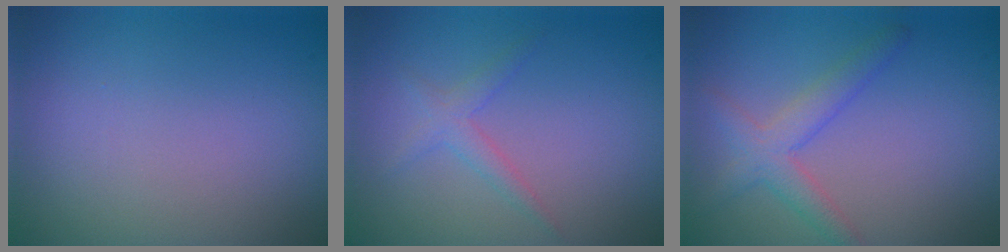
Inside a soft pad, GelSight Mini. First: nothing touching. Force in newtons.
{"total": 1.7, "press": 1.7, "slide": 0.1}
{"total": 3.1, "press": 3.1, "slide": 0.2}